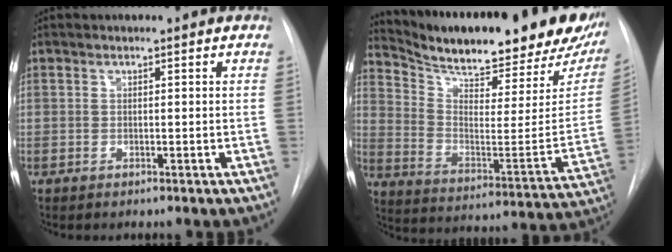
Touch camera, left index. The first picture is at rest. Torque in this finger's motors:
{"motor_torque": [0.01, -0.81, 0.59, 0.10]}